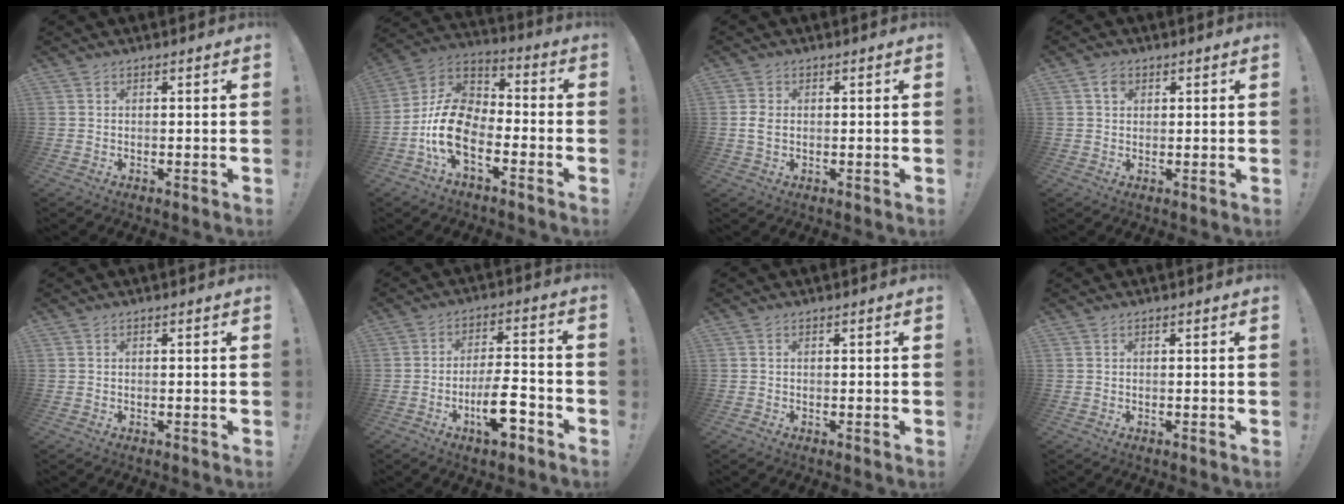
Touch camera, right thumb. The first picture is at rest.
{"total": 15.5, "force": [-6.7, 9.4, 10.3], "torque": [-0.212, 0.035, -0.108]}
{"total": 3.3, "force": [-0.1, 2.3, 2.4], "torque": [-0.043, 0.003, -0.002]}
{"total": 2.9, "force": [1.3, 2.2, 1.4], "torque": [-0.018, 0.001, 0.023]}
{"total": 0.0}
{"total": 12.8, "force": [-5.7, 4.2, 10.6], "torque": [-0.171, 0.027, -0.095]}
{"total": 0.6, "force": [-0.5, 0.3, 0.1], "torque": [-0.007, 0.004, -0.008]}
{"total": 0.0}